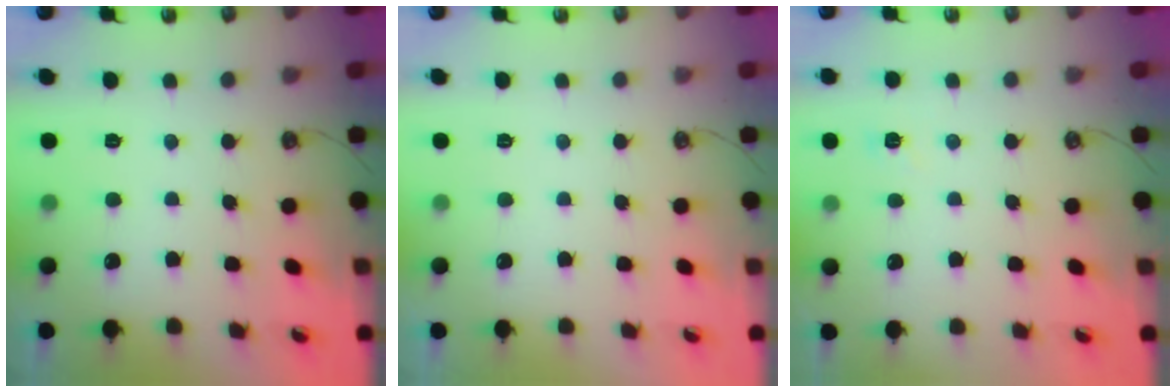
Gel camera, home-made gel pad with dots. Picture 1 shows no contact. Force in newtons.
{"total": 0.0}
{"total": 2.9, "press": 2.8, "slide": 0.5}